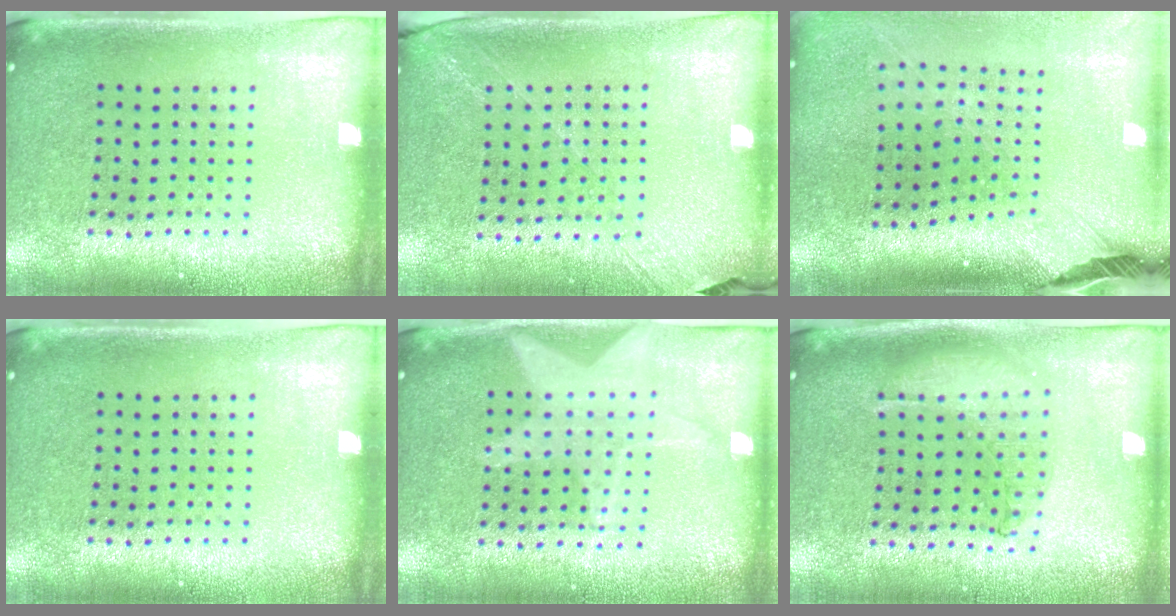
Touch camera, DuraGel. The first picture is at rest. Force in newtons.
{"total": 1.2, "press": 1.1, "slide": 0.6}
{"total": 2.7, "press": 2.0, "slide": 1.8}
{"total": 0.0}
{"total": 0.9, "press": 0.9, "slide": 0.0}
{"total": 1.0, "press": 1.0, "slide": 0.2}